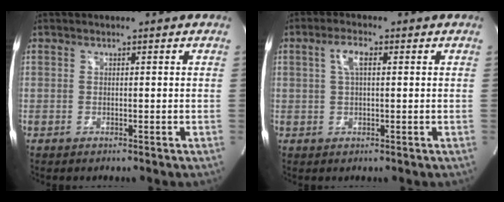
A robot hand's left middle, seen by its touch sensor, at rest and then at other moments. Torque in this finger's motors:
{"motor_torque": [0.77, 0.05, 0.22, 0.06]}